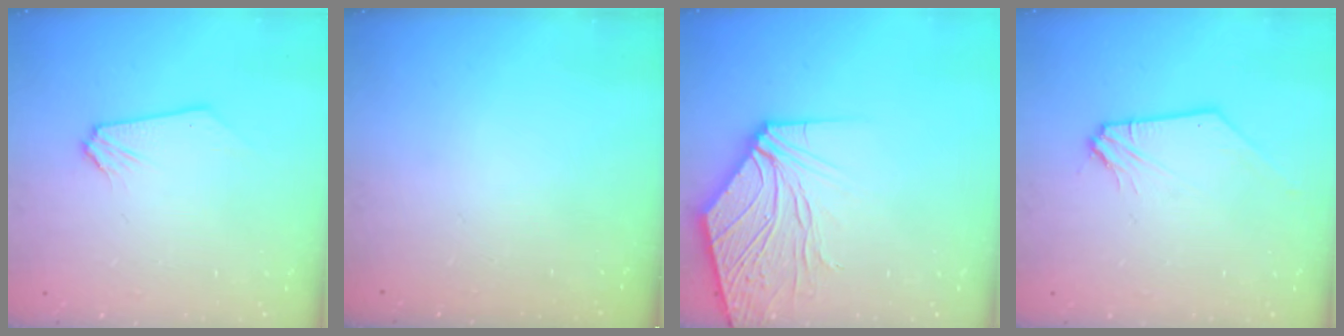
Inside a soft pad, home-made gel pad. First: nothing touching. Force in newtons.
{"total": 0.0}
{"total": 10.9, "press": 10.7, "slide": 2.0}
{"total": 1.2, "press": 1.2, "slide": 0.1}